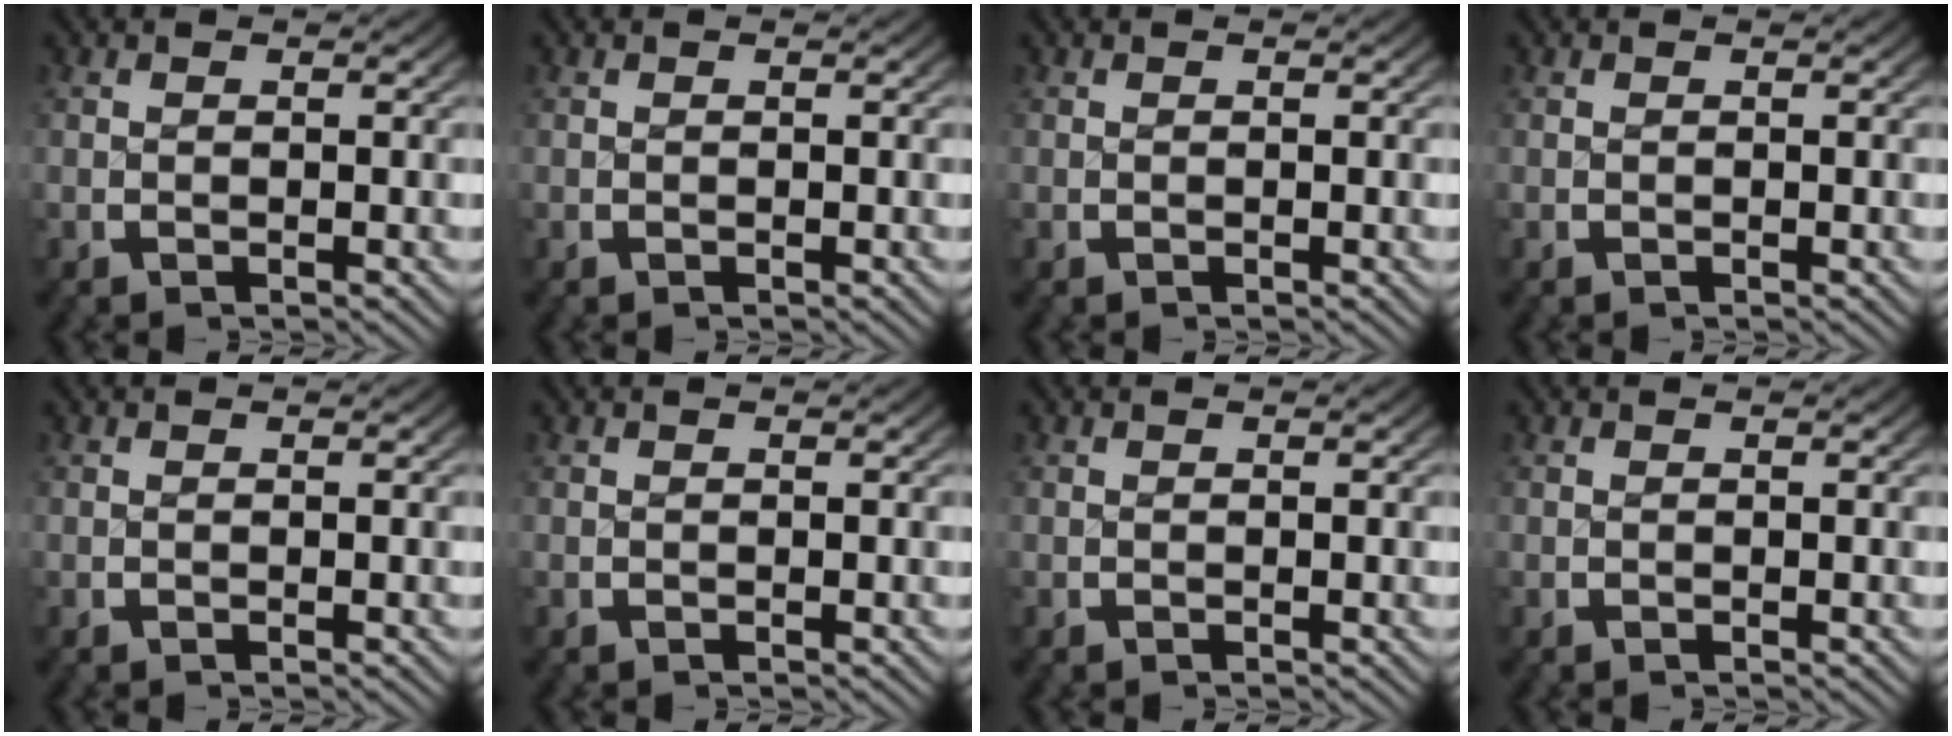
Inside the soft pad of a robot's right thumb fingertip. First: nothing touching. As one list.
[{"total": 0.0}, {"total": 0.0}, {"total": 0.0}, {"total": 0.0}, {"total": 0.0}, {"total": 0.0}, {"total": 0.0}]